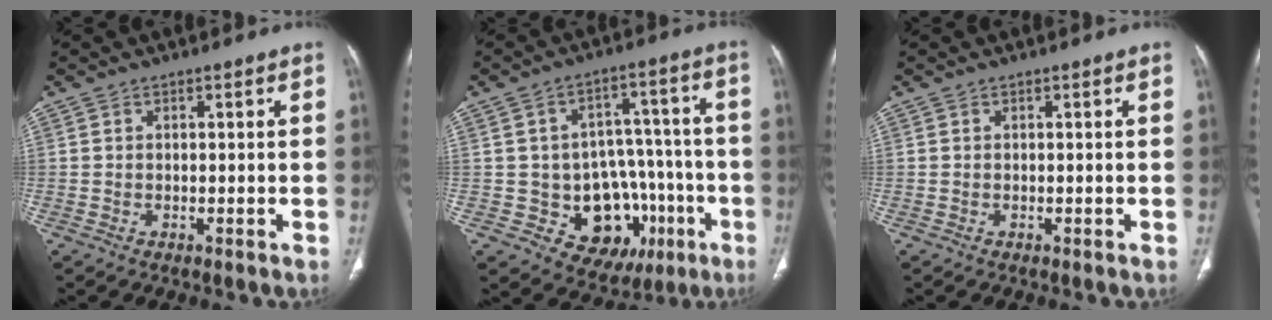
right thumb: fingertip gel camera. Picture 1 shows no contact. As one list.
[{"total": 16.9, "force": [-5.1, 12.8, 9.8], "torque": [-0.080, 0.042, -0.053]}, {"total": 0.0}]